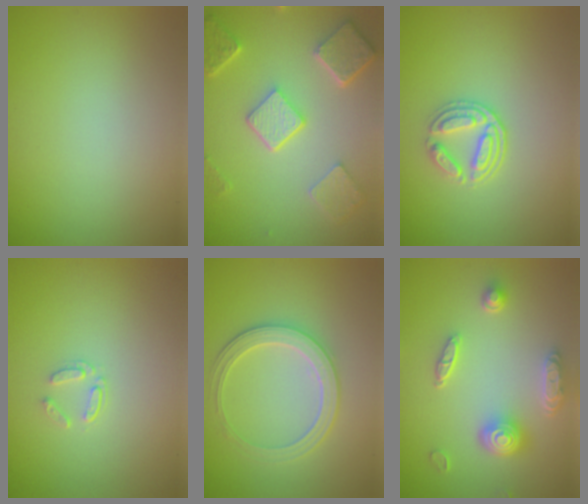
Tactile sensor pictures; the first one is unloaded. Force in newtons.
{"total": 5.3, "press": 4.2, "slide": 3.3}
{"total": 2.9, "press": 2.5, "slide": 1.6}
{"total": 1.1, "press": 0.7, "slide": 0.9}
{"total": 3.1, "press": 3.0, "slide": 0.5}
{"total": 4.6, "press": 3.7, "slide": 2.8}